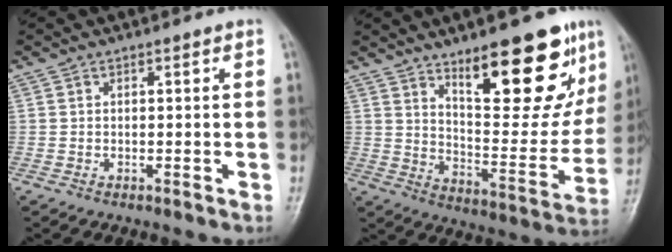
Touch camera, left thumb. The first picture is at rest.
{"total": 21.4, "force": [12.2, 7.6, 15.8], "torque": [-0.171, -0.071, 0.190]}